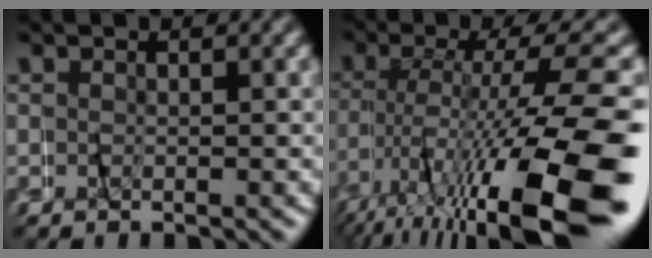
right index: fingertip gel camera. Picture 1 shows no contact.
{"total": 12.9, "force": [-4.3, 4.3, 11.4], "torque": [-0.171, -0.010, -0.052]}